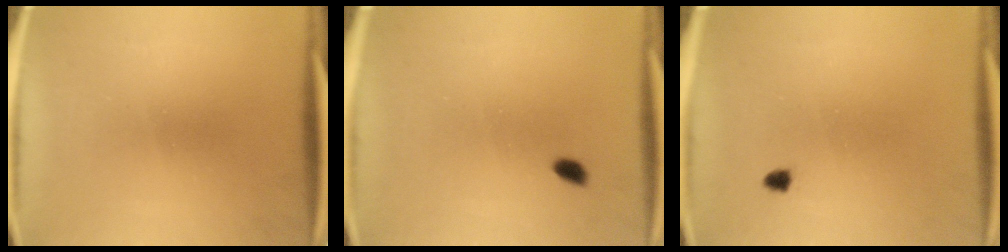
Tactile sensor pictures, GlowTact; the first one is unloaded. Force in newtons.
{"total": 1.4}
{"total": 1.0}